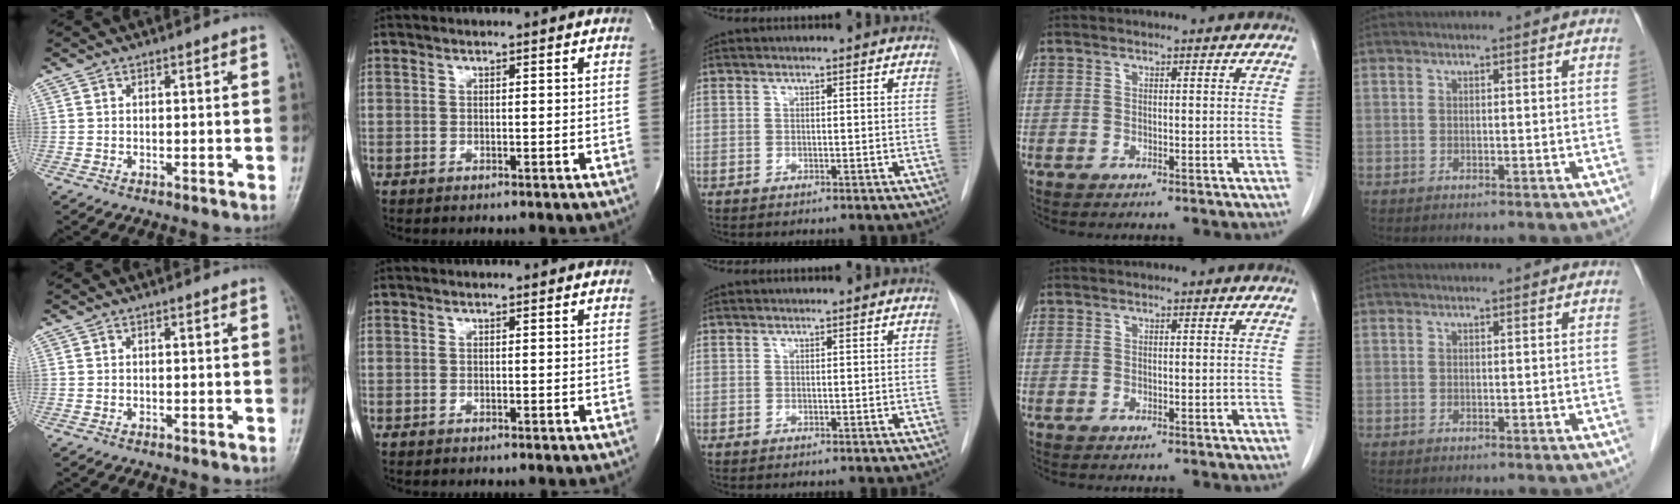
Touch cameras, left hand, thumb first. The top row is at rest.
{}